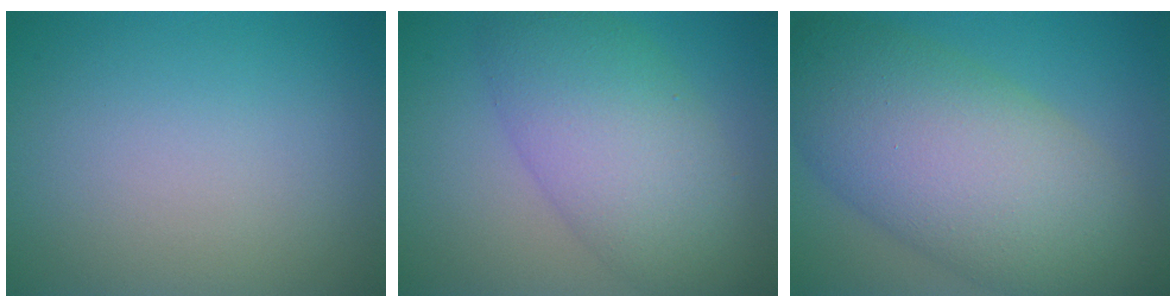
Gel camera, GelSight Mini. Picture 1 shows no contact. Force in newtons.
{"total": 7.6, "press": 7.6, "slide": 0.1}
{"total": 11.8, "press": 11.8, "slide": 0.2}